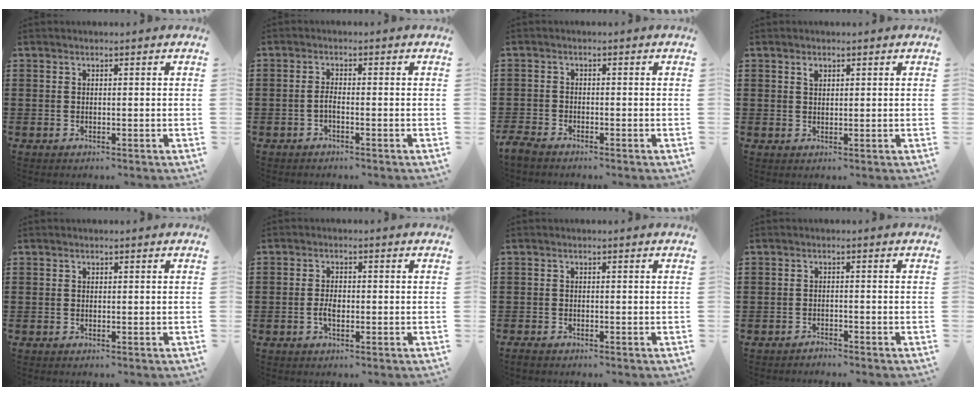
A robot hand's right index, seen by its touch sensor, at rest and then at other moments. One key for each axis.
{"total": 1.5, "fx": -0.9, "fy": 0.2, "fz": 1.1, "tx": -0.029, "ty": -0.003, "tz": -0.019}
{"total": 2.0, "fx": -1.9, "fy": 0.4, "fz": 0.3, "tx": -0.016, "ty": 0.000, "tz": -0.042}
{"total": 1.3, "fx": 0.8, "fy": 0.8, "fz": 0.7, "tx": -0.009, "ty": 0.000, "tz": 0.013}
{"total": 0.0}
{"total": 2.3, "fx": -0.6, "fy": 1.1, "fz": 1.9, "tx": -0.043, "ty": 0.001, "tz": -0.014}
{"total": 0.7, "fx": -0.7, "fy": 0.3, "fz": 0.1, "tx": -0.004, "ty": -0.002, "tz": -0.013}
{"total": 1.4, "fx": -1.3, "fy": 0.1, "fz": -0.1, "tx": -0.002, "ty": 0.005, "tz": -0.030}